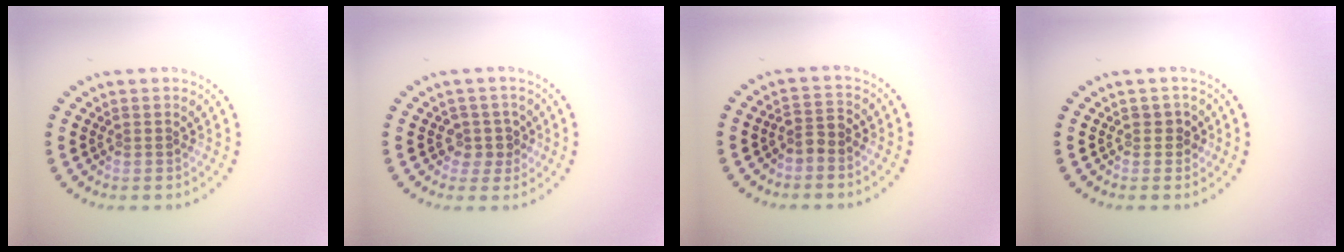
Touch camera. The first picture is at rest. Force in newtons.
{"total": 2.0, "press": 1.6, "slide": 1.2}
{"total": 1.6, "press": 1.3, "slide": 1.0}
{"total": 1.1, "press": 1.0, "slide": 0.5}